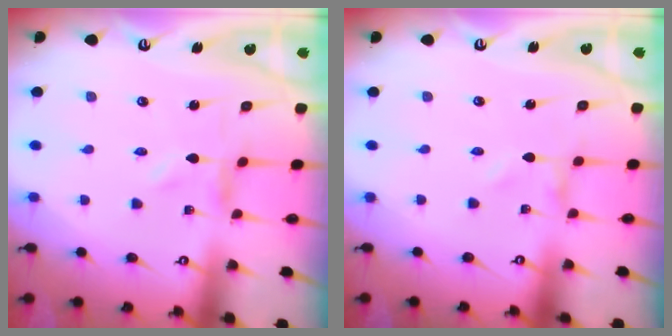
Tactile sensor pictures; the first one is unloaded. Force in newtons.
{"total": 0.0}